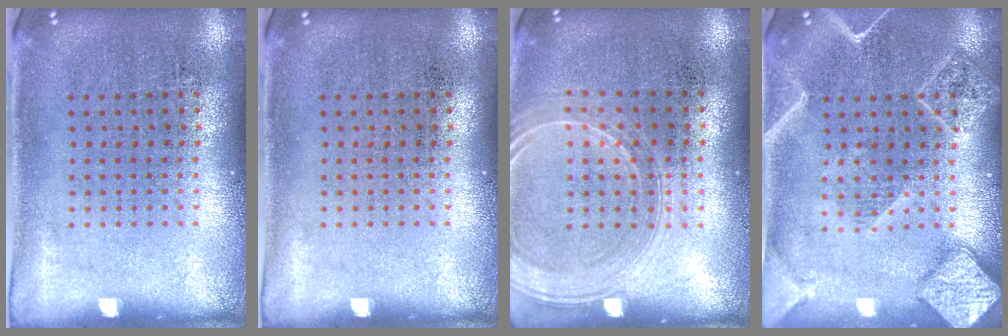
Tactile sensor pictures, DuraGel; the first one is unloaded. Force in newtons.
{"total": 0.0}
{"total": 1.5, "press": 1.5, "slide": 0.4}
{"total": 2.1, "press": 2.1, "slide": 0.2}